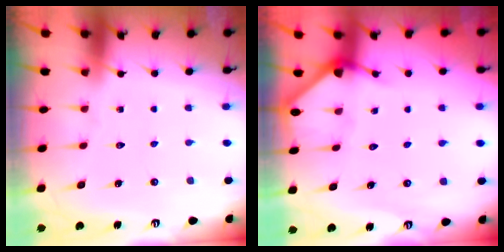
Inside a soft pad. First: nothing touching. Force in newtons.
{"total": 2.7, "press": 2.7, "slide": 0.1}